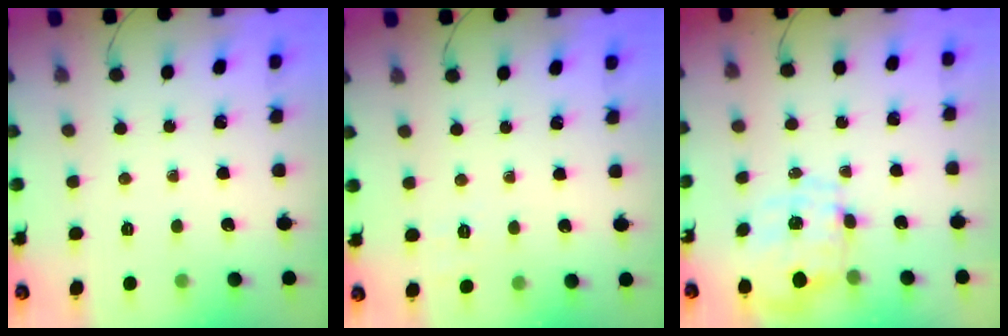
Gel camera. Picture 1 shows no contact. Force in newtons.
{"total": 2.1, "press": 1.2, "slide": 1.8}
{"total": 1.7, "press": 1.6, "slide": 0.3}